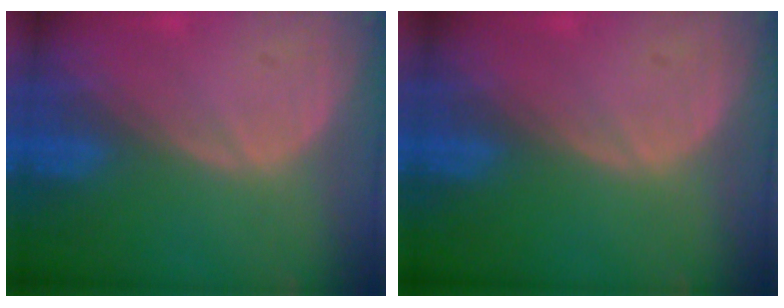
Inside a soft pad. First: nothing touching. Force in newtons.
{"total": 0.0}